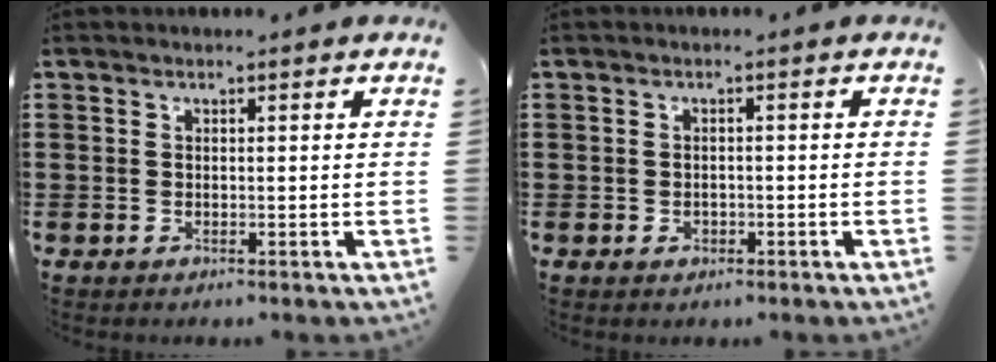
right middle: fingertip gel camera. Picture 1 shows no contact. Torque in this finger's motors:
{"motor_torque": [1.92, 0.22, 0.13, 0.03]}